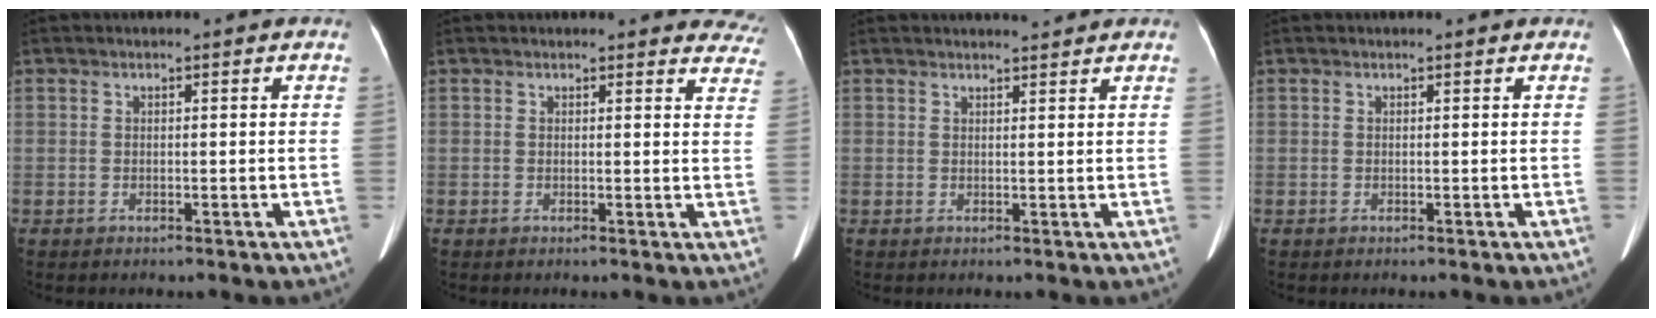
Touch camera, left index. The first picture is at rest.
{"total": 9.6, "force": [9.1, 3.0, 0.8], "torque": [0.042, -0.019, 0.055]}
{"total": 3.2, "force": [3.1, 0.1, 0.9], "torque": [-0.014, 0.011, 0.043]}
{"total": 0.0}